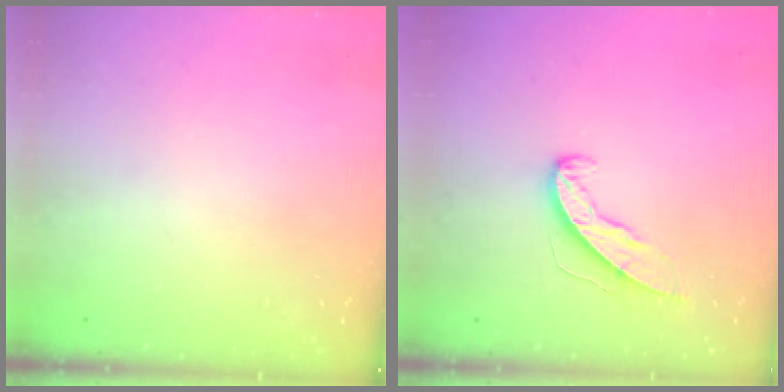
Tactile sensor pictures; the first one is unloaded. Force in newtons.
{"total": 6.3, "press": 6.3, "slide": 0.5}